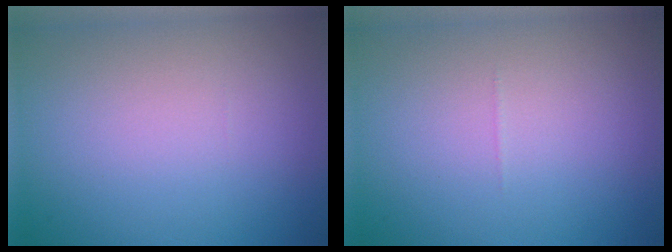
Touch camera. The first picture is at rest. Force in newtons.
{"total": 0.0}